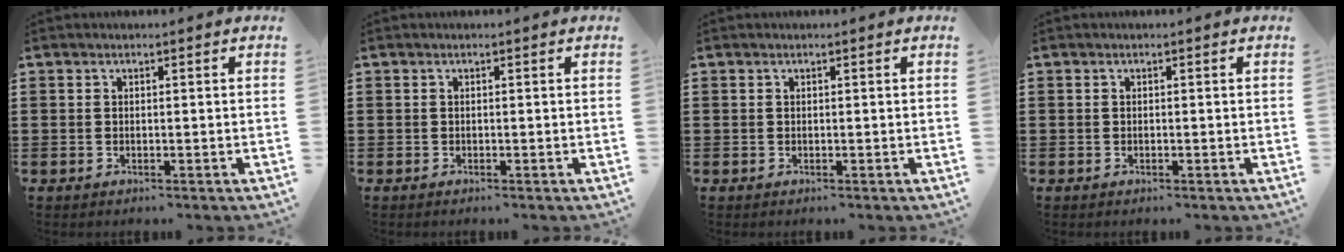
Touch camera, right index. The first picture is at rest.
{"total": 0.0}
{"total": 0.0}
{"total": 0.0}